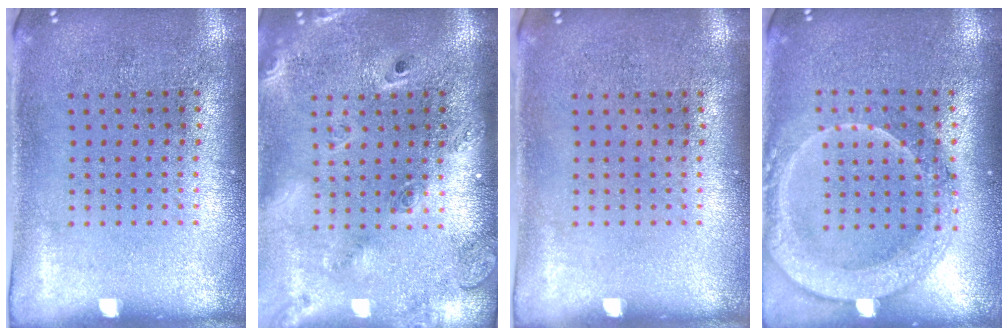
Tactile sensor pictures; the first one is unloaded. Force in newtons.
{"total": 2.5, "press": 1.8, "slide": 1.6}
{"total": 0.0}
{"total": 2.0, "press": 1.8, "slide": 0.7}